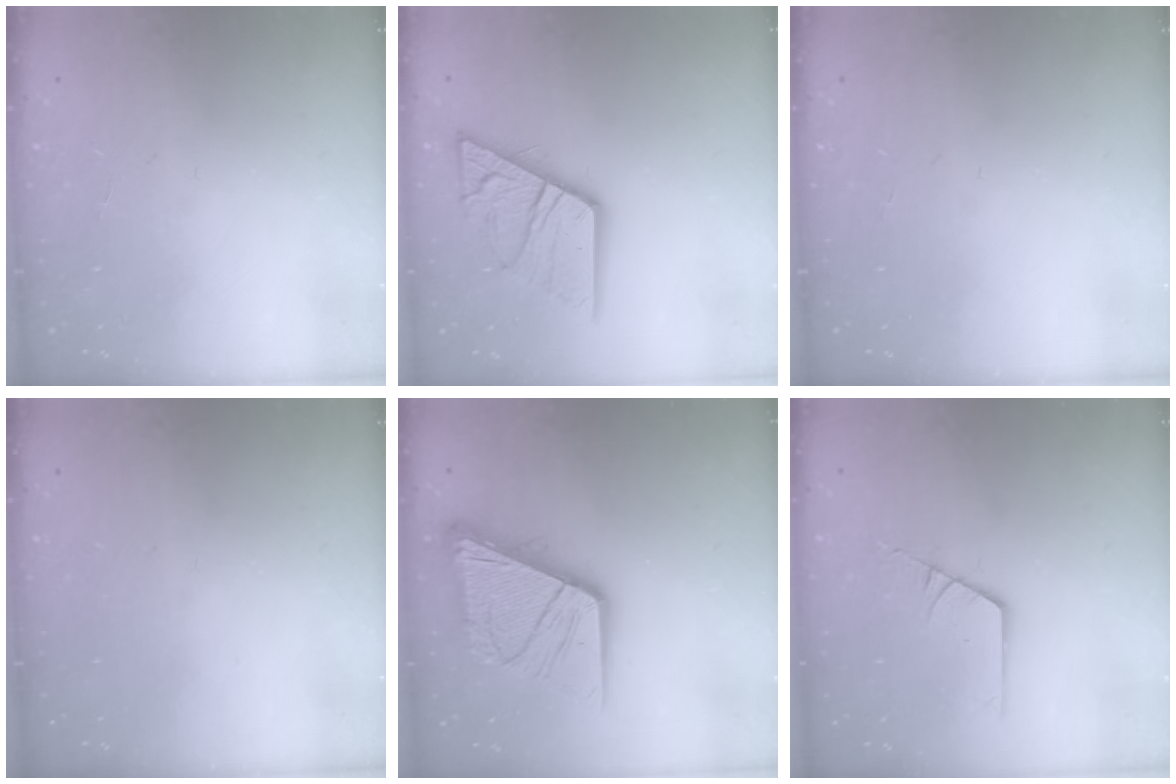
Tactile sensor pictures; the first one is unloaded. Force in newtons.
{"total": 19.5, "press": 19.4, "slide": 1.9}
{"total": 0.0}
{"total": 0.0}
{"total": 24.2, "press": 24.0, "slide": 3.0}
{"total": 2.6, "press": 2.6, "slide": 0.2}